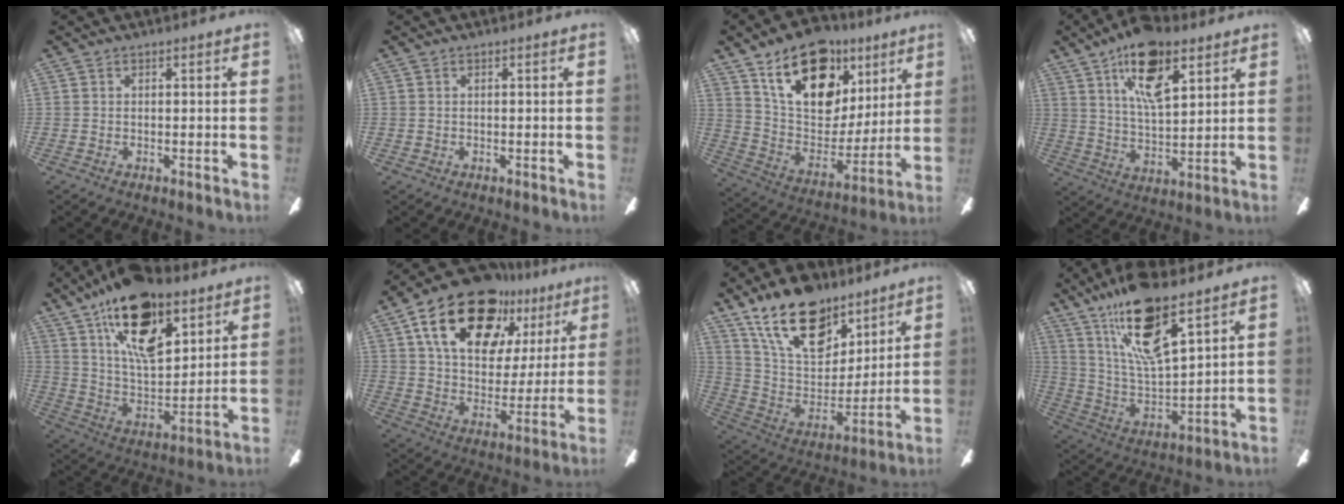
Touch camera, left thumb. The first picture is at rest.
{"total": 0.0}
{"total": 22.3, "force": [12.9, 13.2, 12.5], "torque": [-0.193, -0.066, 0.235]}
{"total": 15.8, "force": [9.8, 6.2, 10.7], "torque": [-0.184, -0.030, 0.166]}
{"total": 21.3, "force": [13.2, 9.5, 13.8], "torque": [-0.238, -0.066, 0.228]}
{"total": 22.5, "force": [13.4, 12.2, 13.5], "torque": [-0.223, -0.057, 0.238]}
{"total": 22.2, "force": [14.8, 11.7, 11.7], "torque": [-0.202, -0.081, 0.270]}
{"total": 19.3, "force": [13.0, 5.4, 13.3], "torque": [-0.262, -0.067, 0.218]}